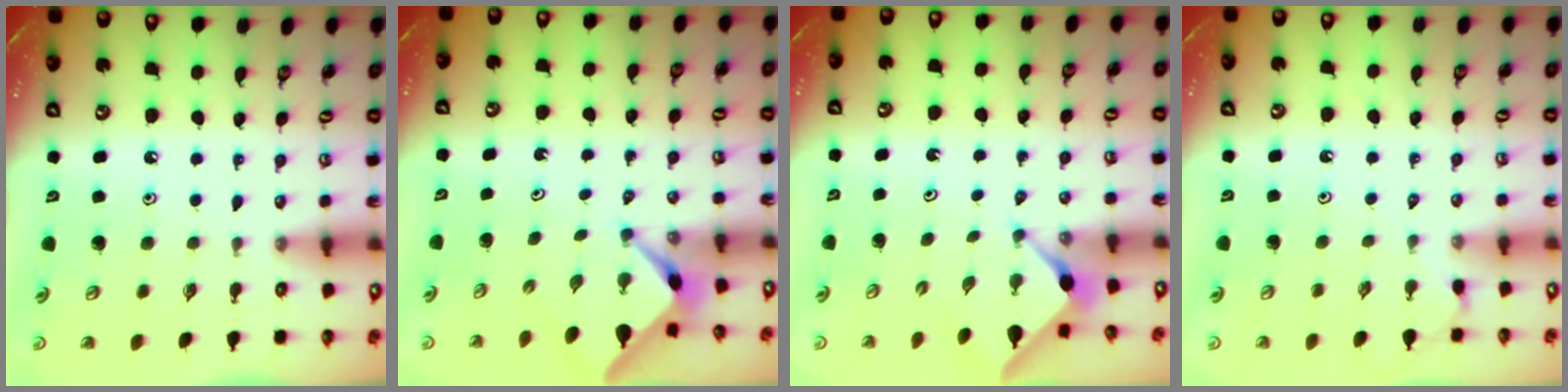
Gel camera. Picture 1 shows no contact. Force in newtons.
{"total": 2.5, "press": 2.5, "slide": 0.3}
{"total": 3.1, "press": 3.1, "slide": 0.4}
{"total": 2.1, "press": 2.1, "slide": 0.3}